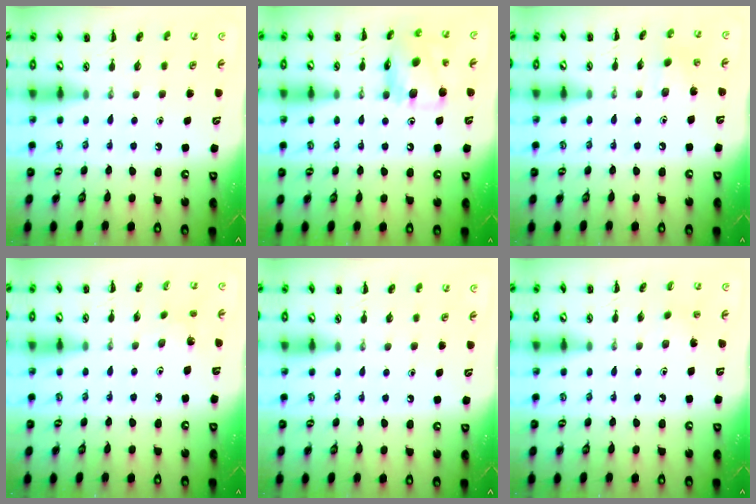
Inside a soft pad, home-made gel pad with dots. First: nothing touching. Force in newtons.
{"total": 13.9, "press": 13.3, "slide": 3.9}
{"total": 3.9, "press": 3.8, "slide": 1.0}
{"total": 1.4, "press": 1.2, "slide": 0.6}
{"total": 0.0}
{"total": 1.1, "press": 1.0, "slide": 0.5}